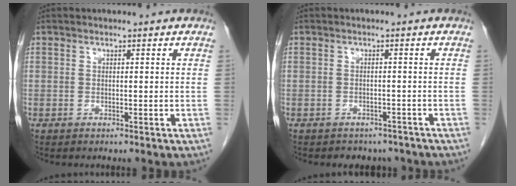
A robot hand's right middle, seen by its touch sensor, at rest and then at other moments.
{"total": 4.4, "force": [-3.8, 2.2, 0.2], "torque": [-0.002, 0.005, -0.045]}